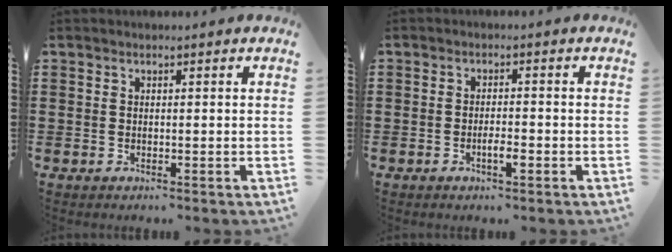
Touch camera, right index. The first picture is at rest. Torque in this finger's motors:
{"motor_torque": [0.19, -0.15, 0.04, 0.02]}